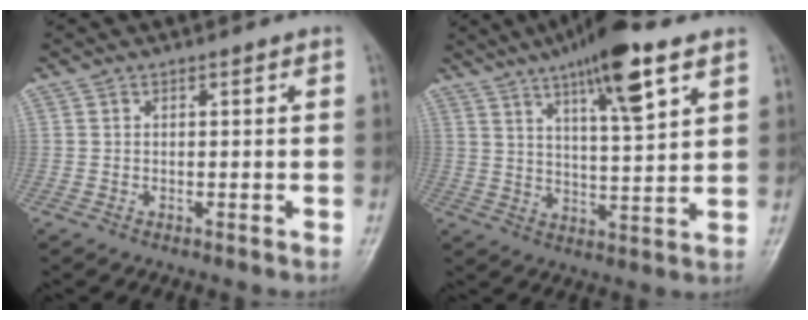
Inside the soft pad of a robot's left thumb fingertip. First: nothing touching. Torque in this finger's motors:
{"motor_torque": [2.48, 1.48, 1.83, -0.95, 0.37]}